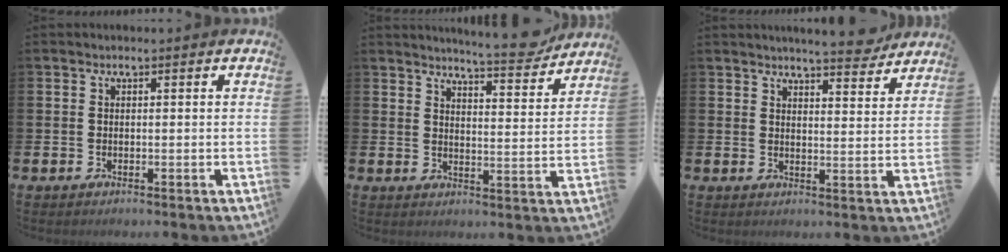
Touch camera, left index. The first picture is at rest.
{"total": 6.8, "force": [6.5, 0.2, 1.7], "torque": [-0.029, -0.044, 0.112]}
{"total": 5.7, "force": [5.6, 0.3, 1.1], "torque": [-0.015, -0.034, 0.096]}